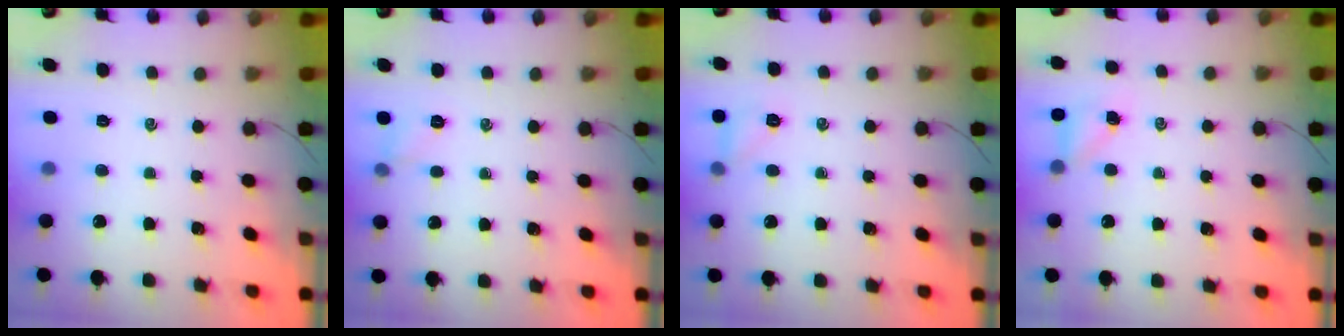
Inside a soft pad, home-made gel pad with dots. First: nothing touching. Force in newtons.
{"total": 5.7, "press": 5.5, "slide": 1.4}
{"total": 6.0, "press": 5.8, "slide": 1.3}
{"total": 4.2, "press": 4.1, "slide": 0.6}